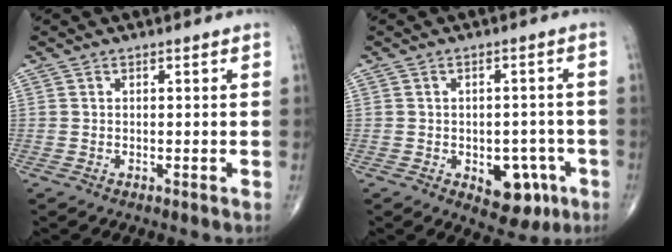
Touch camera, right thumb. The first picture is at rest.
{"total": 8.7, "force": [-3.4, 5.4, 5.9], "torque": [-0.039, 0.018, -0.033]}